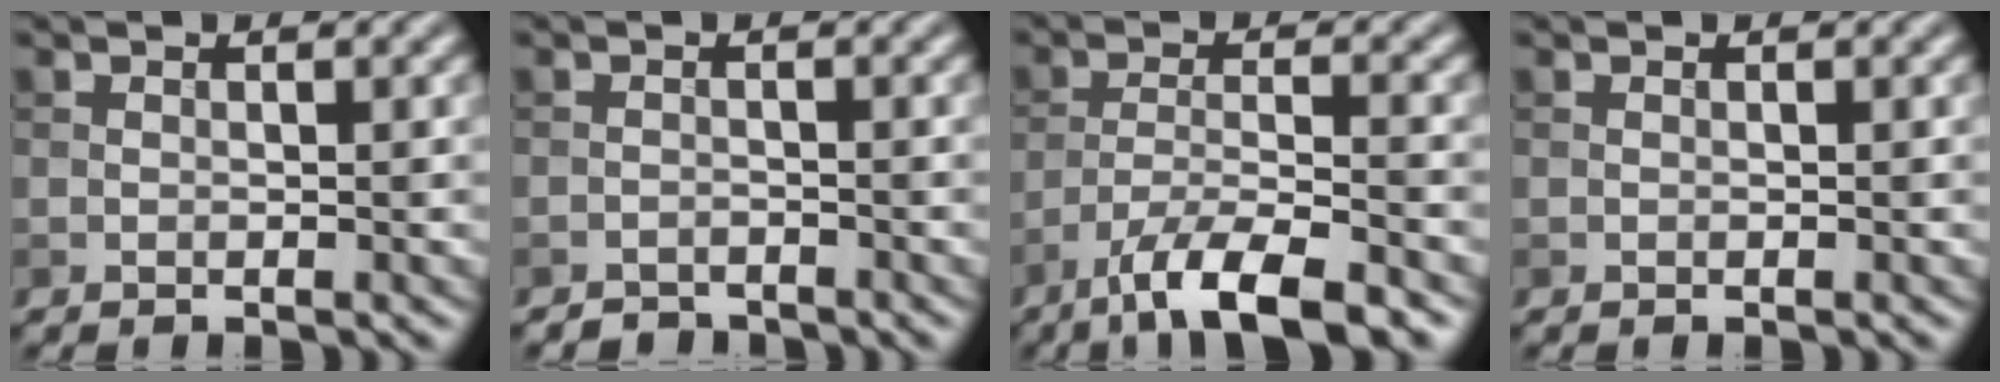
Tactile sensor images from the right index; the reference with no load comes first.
{"total": 1.4, "force": [-1.4, 0.4, 0.0], "torque": [0.004, 0.003, -0.025]}
{"total": 7.3, "force": [-5.1, 1.4, 4.9], "torque": [-0.082, -0.002, -0.093]}
{"total": 0.0}